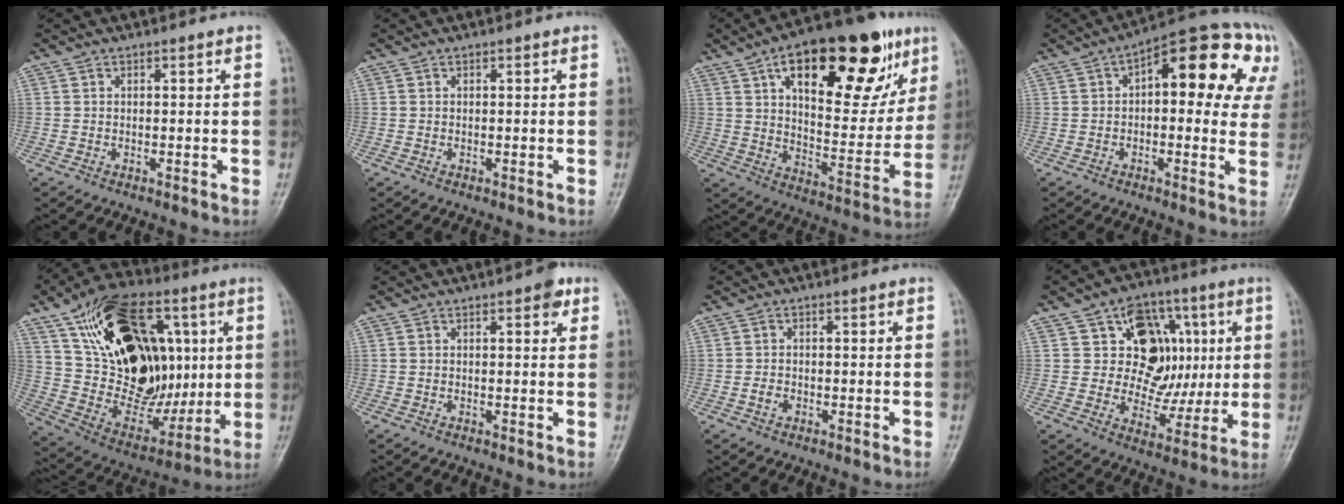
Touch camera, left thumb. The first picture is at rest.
{"total": 0.0}
{"total": 28.2, "force": [13.9, 12.6, 21.1], "torque": [-0.268, -0.014, 0.211]}
{"total": 18.3, "force": [5.7, 9.1, 14.8], "torque": [-0.134, 0.025, 0.060]}
{"total": 28.9, "force": [6.9, 18.0, 21.6], "torque": [-0.336, -0.006, 0.126]}
{"total": 2.6, "force": [1.3, 1.2, 1.9], "torque": [-0.014, -0.001, 0.011]}
{"total": 1.7, "force": [-0.7, 1.3, 0.9], "torque": [-0.016, 0.006, -0.014]}
{"total": 16.0, "force": [3.7, 12.4, 9.5], "torque": [-0.071, 0.002, 0.065]}